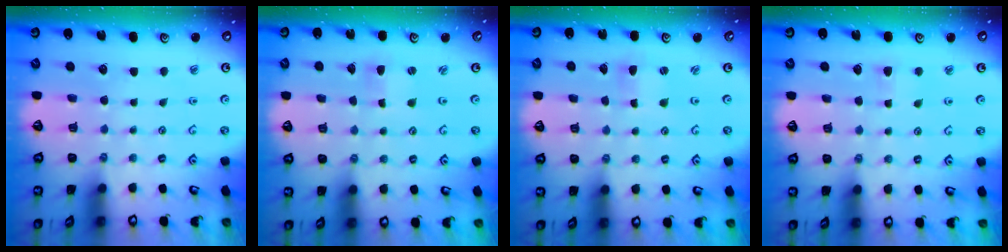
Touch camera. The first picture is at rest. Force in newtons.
{"total": 1.1, "press": 1.0, "slide": 0.3}
{"total": 1.3, "press": 1.2, "slide": 0.2}
{"total": 2.8, "press": 2.7, "slide": 0.5}